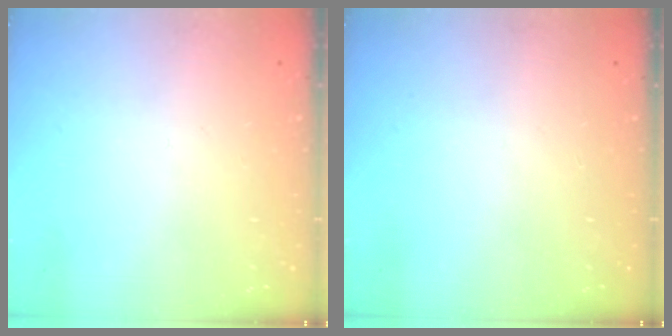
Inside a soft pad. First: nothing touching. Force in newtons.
{"total": 0.0}